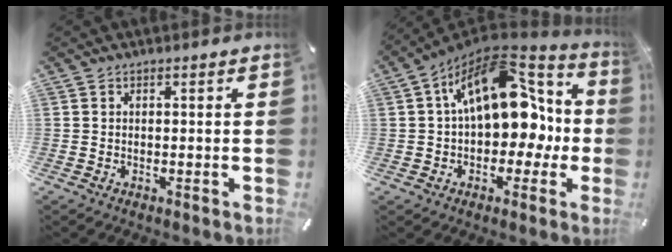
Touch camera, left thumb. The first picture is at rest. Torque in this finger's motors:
{"motor_torque": [1.41, 2.79, 1.87, -0.90, 0.43]}